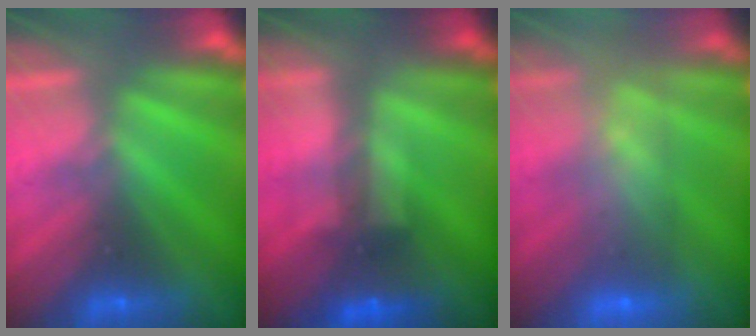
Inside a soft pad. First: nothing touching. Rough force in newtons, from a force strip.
{"total": 4.5}
{"total": 6.2}